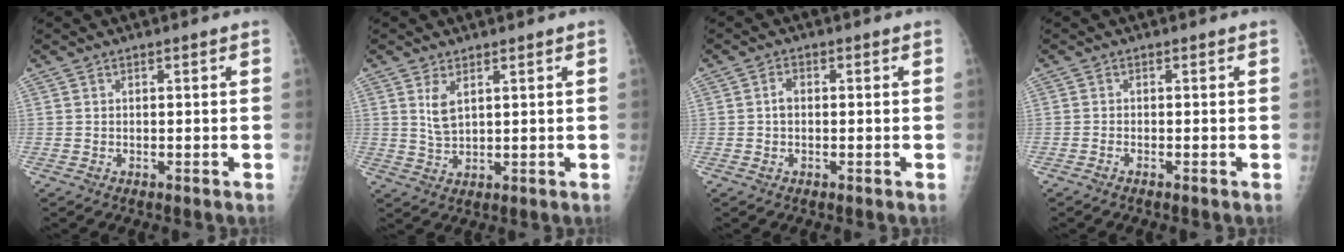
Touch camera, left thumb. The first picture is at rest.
{"total": 3.6, "force": [1.7, 1.7, 2.8], "torque": [-0.051, -0.012, 0.040]}
{"total": 2.2, "force": [-0.1, 1.4, 1.6], "torque": [-0.027, 0.006, -0.007]}
{"total": 0.6, "force": [-0.5, 0.0, 0.3], "torque": [-0.008, 0.000, -0.012]}